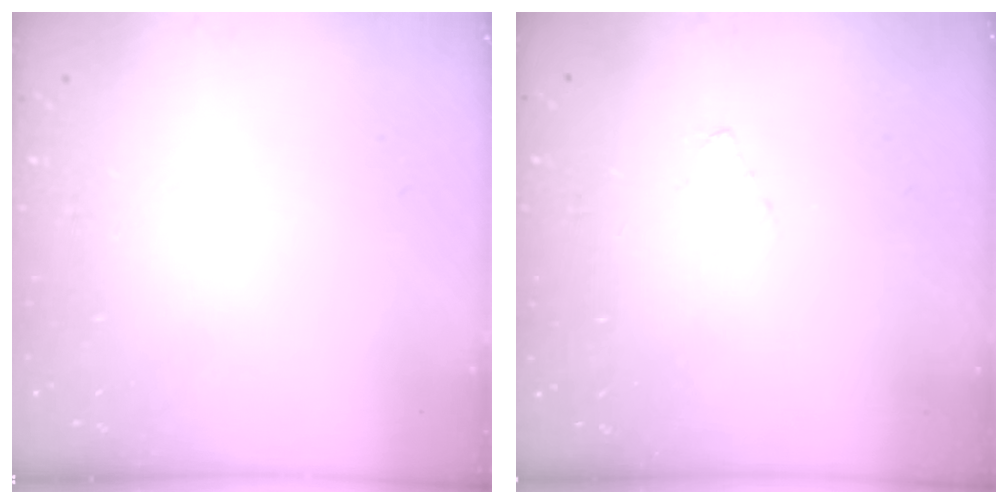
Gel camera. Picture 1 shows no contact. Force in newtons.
{"total": 3.0, "press": 3.0, "slide": 0.3}